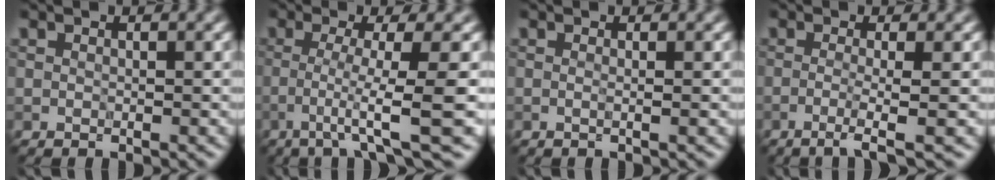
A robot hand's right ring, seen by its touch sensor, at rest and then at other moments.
{"total": 6.0, "force": [-1.9, 0.3, 5.7], "torque": [-0.089, 0.000, -0.040]}
{"total": 1.2, "force": [0.2, 0.5, 1.0], "torque": [-0.002, -0.005, -0.012]}
{"total": 3.2, "force": [-1.2, 0.5, 2.9], "torque": [-0.044, 0.000, -0.033]}